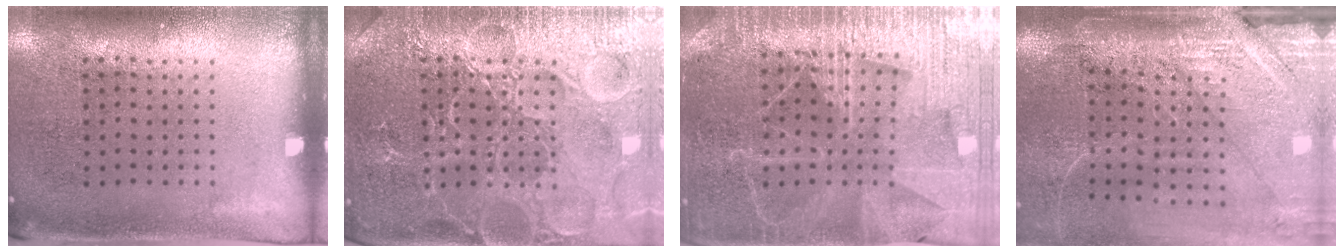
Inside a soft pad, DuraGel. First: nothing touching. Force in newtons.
{"total": 5.7, "press": 5.7, "slide": 0.7}
{"total": 4.7, "press": 4.3, "slide": 1.9}
{"total": 4.2, "press": 3.6, "slide": 2.1}